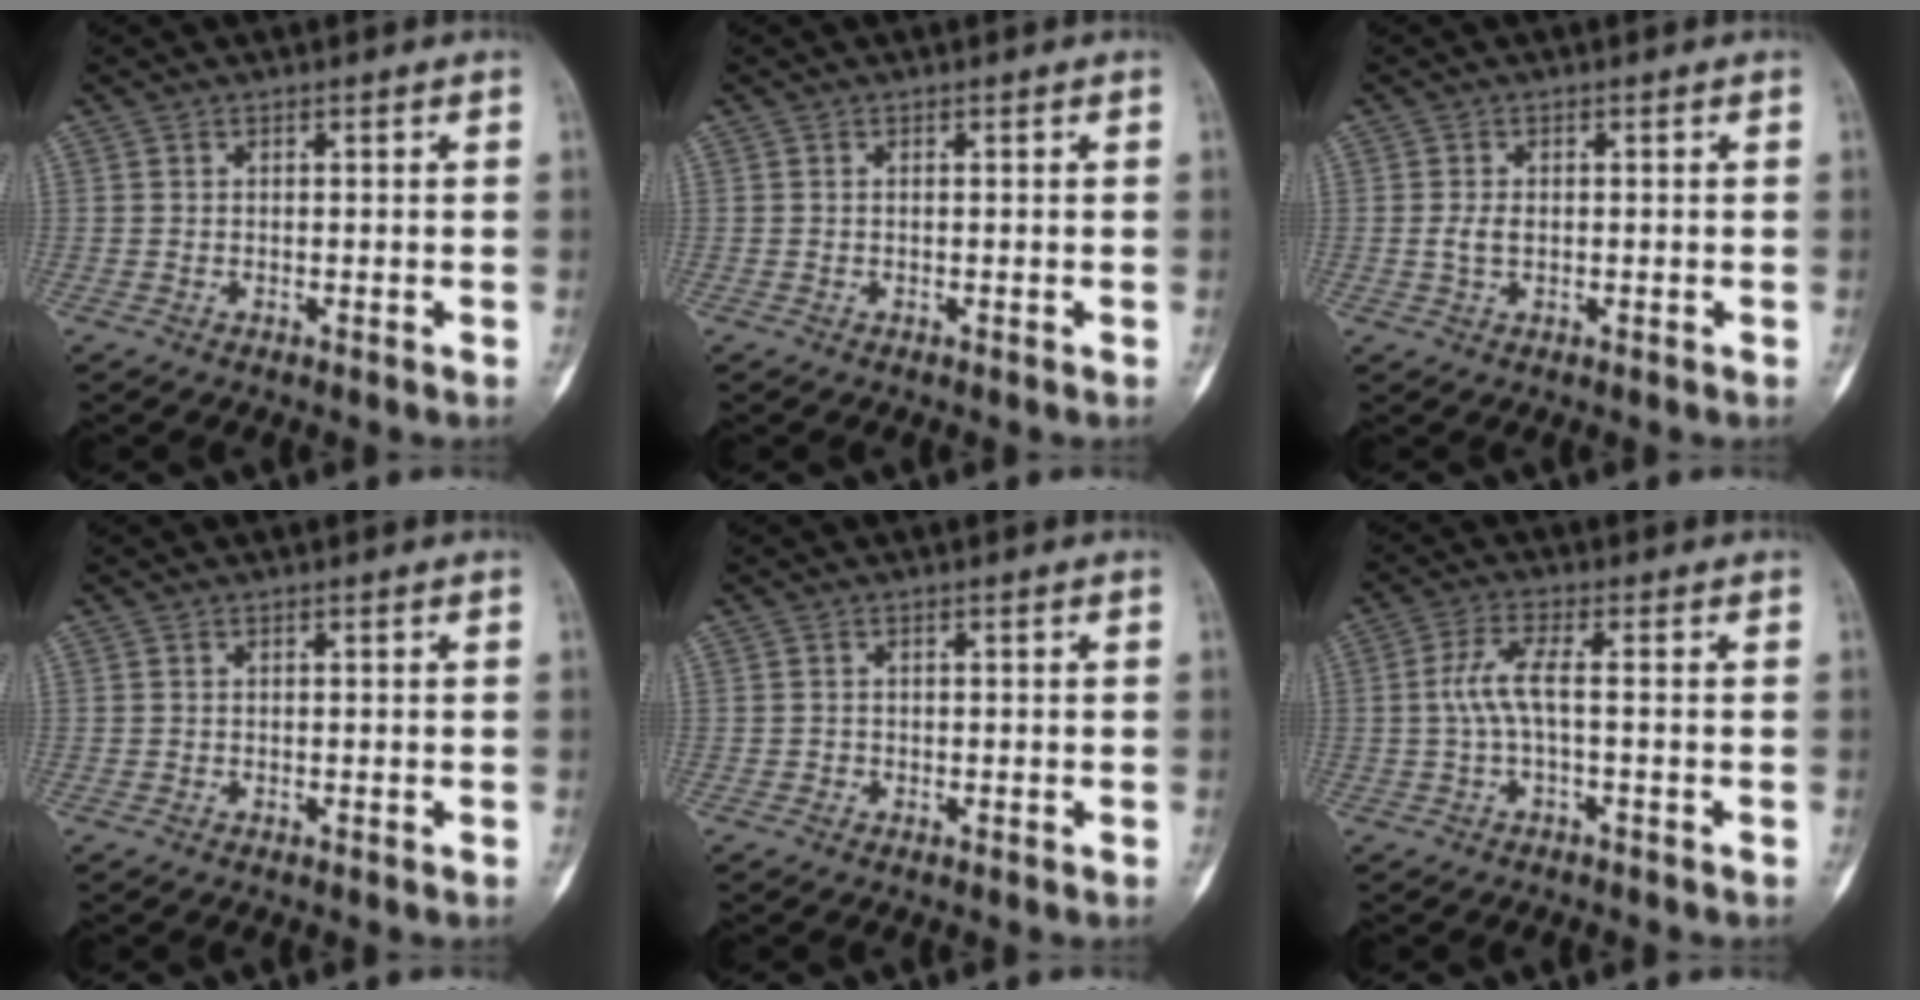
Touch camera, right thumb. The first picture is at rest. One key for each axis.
{"total": 0.0}
{"total": 2.4, "fx": 0.0, "fy": 1.5, "fz": 1.9, "tx": -0.041, "ty": 0.001, "tz": -0.001}
{"total": 0.0}
{"total": 0.6, "fx": -0.2, "fy": 0.5, "fz": -0.1, "tx": 0.005, "ty": 0.004, "tz": -0.005}
{"total": 4.9, "fx": -0.4, "fy": 1.0, "fz": 4.8, "tx": -0.116, "ty": 0.019, "tz": -0.010}